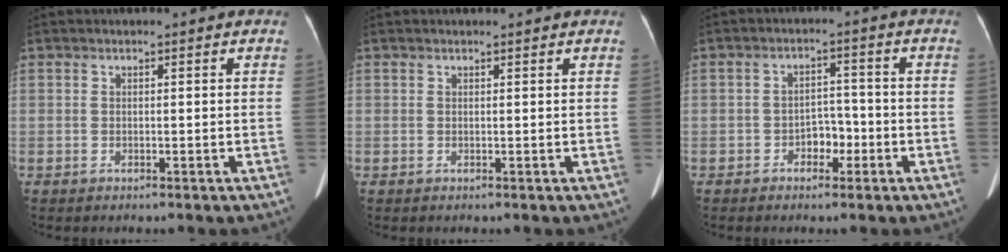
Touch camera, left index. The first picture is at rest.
{"total": 1.4, "force": [1.3, 0.1, 0.4], "torque": [-0.010, 0.009, 0.015]}
{"total": 3.5, "force": [-1.8, 2.2, 2.0], "torque": [-0.029, 0.008, -0.033]}